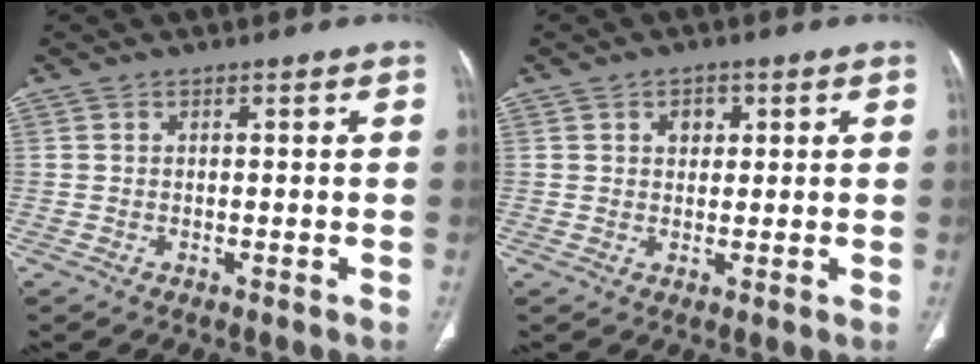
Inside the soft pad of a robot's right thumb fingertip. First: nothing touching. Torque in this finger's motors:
{"motor_torque": [-0.13, 0.72, 0.54, 0.28, -0.02]}